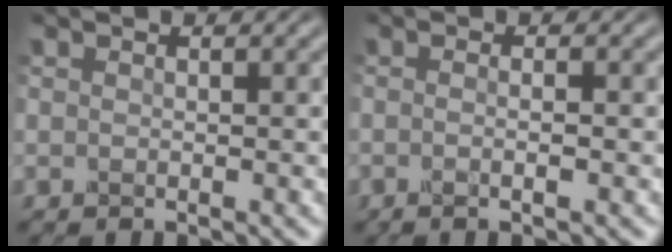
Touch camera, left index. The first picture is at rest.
{"total": 2.2, "force": [-0.3, 0.8, 2.0], "torque": [-0.009, 0.002, -0.021]}